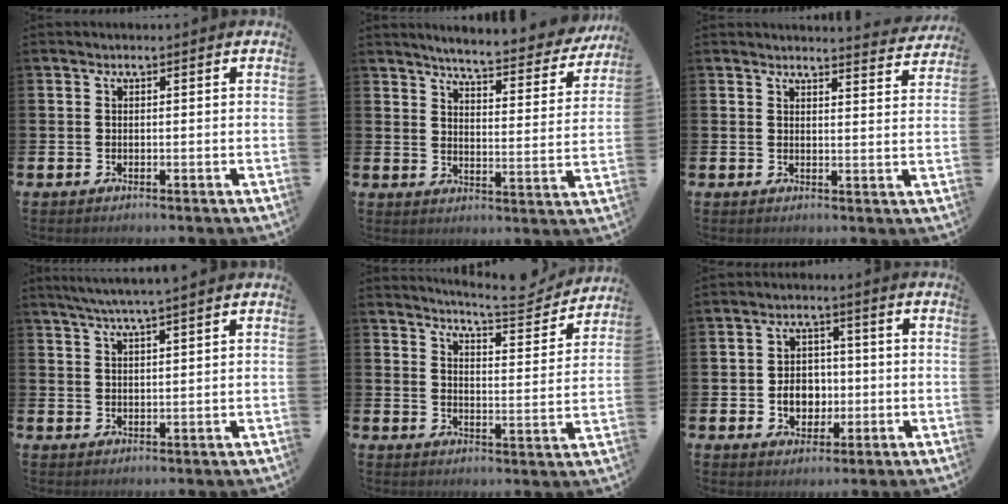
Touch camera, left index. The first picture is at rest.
{"total": 5.4, "force": [5.2, 0.3, 1.5], "torque": [-0.046, -0.042, 0.083]}
{"total": 3.5, "force": [3.5, 0.0, 0.1], "torque": [0.012, -0.030, 0.057]}
{"total": 3.7, "force": [3.3, -0.5, 1.4], "torque": [-0.040, -0.006, 0.061]}
{"total": 6.0, "force": [5.9, 0.4, 1.2], "torque": [-0.027, -0.049, 0.095]}
{"total": 4.8, "force": [-0.7, 4.0, 2.6], "torque": [-0.031, 0.000, -0.022]}